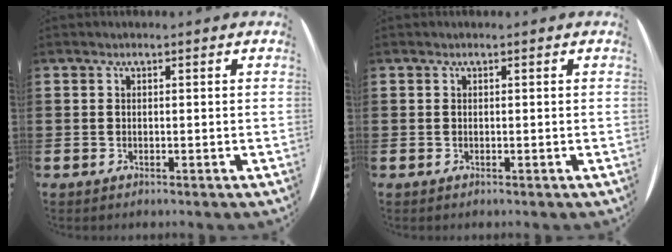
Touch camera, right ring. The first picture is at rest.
{"total": 0.0}